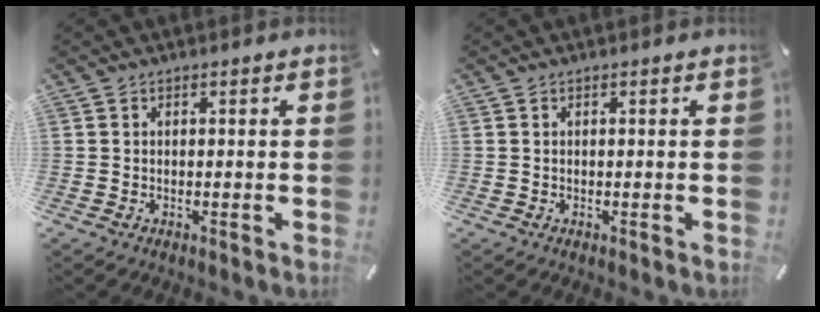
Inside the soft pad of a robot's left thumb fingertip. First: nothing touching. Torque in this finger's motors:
{"motor_torque": [-0.01, 0.03, 0.00, 0.00, 0.00]}